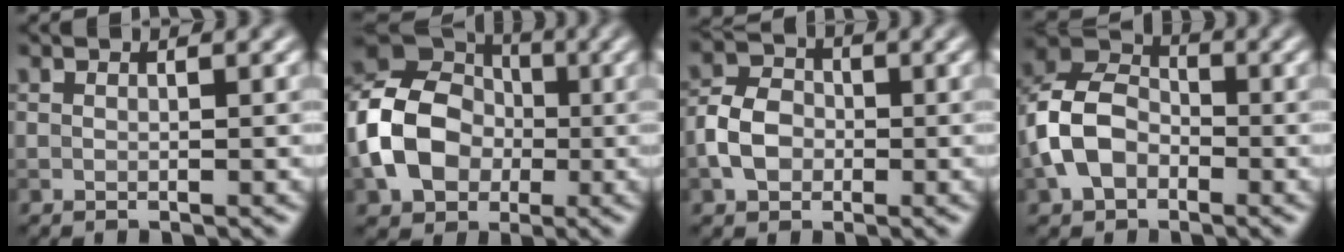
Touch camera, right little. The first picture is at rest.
{"total": 9.6, "force": [-1.6, 7.3, 6.0], "torque": [-0.124, 0.002, -0.043]}
{"total": 4.0, "force": [-0.9, 3.1, 2.3], "torque": [-0.048, 0.006, -0.023]}
{"total": 7.2, "force": [-1.8, 5.3, 4.6], "torque": [-0.110, 0.009, -0.048]}